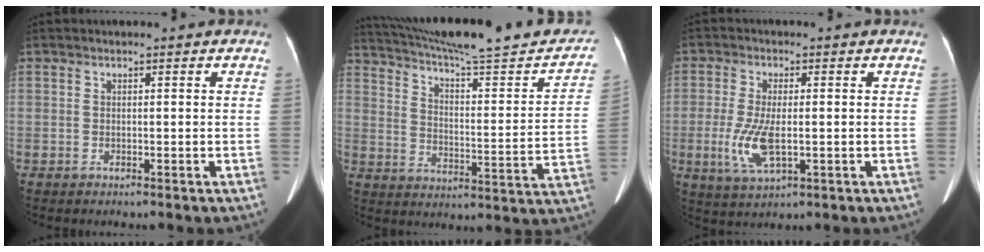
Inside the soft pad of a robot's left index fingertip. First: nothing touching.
{"total": 26.7, "force": [23.6, 2.7, 12.1], "torque": [-0.187, -0.034, 0.316]}
{"total": 6.7, "force": [-1.2, 2.2, 6.2], "torque": [-0.141, -0.012, -0.019]}